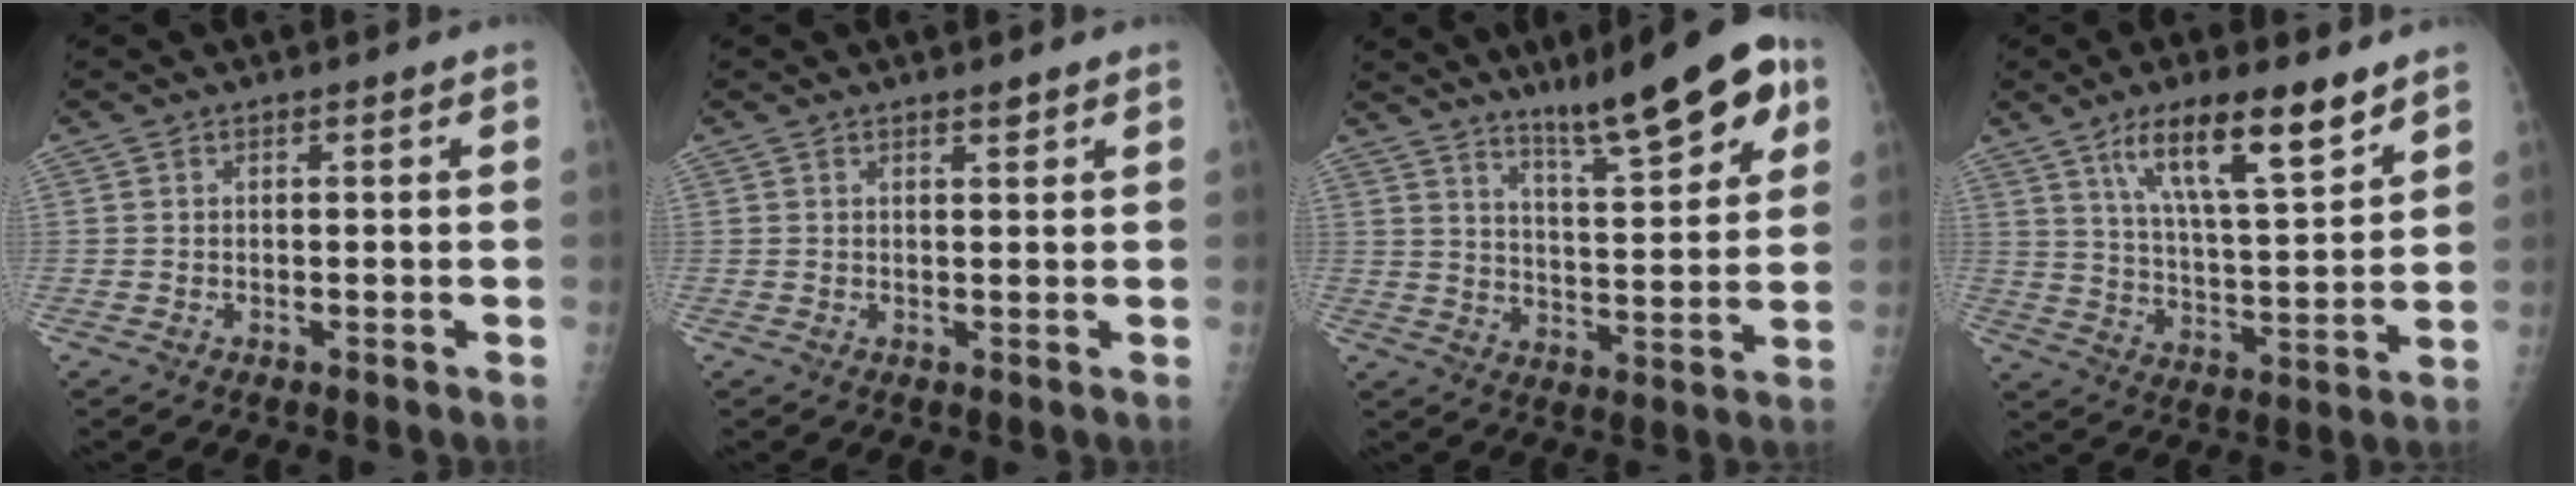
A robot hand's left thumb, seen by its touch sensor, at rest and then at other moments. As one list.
[{"total": 1.3, "force": [0.9, 0.3, 0.8], "torque": [-0.009, -0.005, 0.015]}, {"total": 16.0, "force": [9.6, 3.5, 12.4], "torque": [-0.154, -0.038, 0.150]}, {"total": 14.9, "force": [9.3, 3.7, 11.0], "torque": [-0.167, -0.047, 0.165]}]